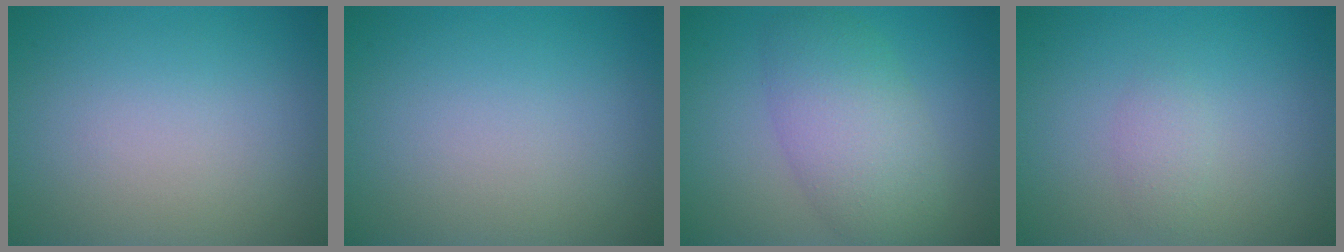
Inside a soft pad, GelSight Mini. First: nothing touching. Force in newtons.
{"total": 0.0}
{"total": 5.7, "press": 5.7, "slide": 0.3}
{"total": 1.2, "press": 1.2, "slide": 0.0}